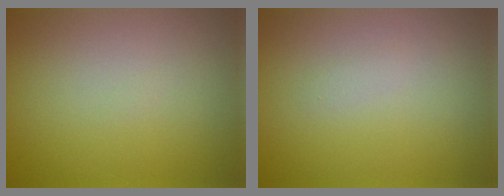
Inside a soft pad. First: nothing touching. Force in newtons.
{"total": 0.5, "press": 0.5, "slide": 0.0}